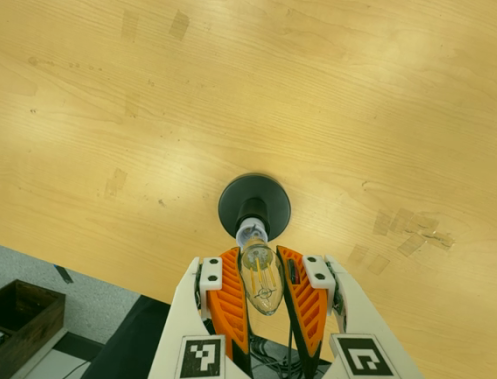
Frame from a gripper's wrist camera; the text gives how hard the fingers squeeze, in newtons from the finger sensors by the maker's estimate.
{"total": 21.7, "left": 24.4, "right": 19.0}